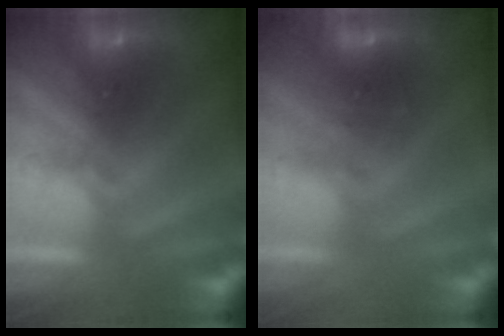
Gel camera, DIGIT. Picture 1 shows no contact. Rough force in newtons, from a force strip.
{"total": 2.2}